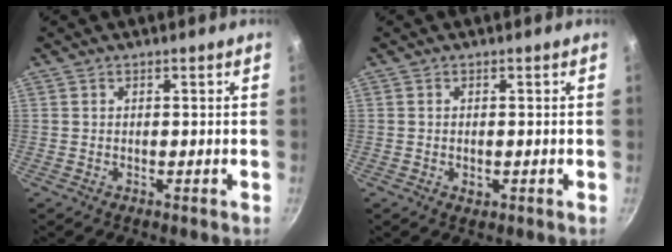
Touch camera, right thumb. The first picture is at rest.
{"total": 1.5, "force": [-0.3, 0.9, 1.1], "torque": [-0.018, 0.000, -0.004]}